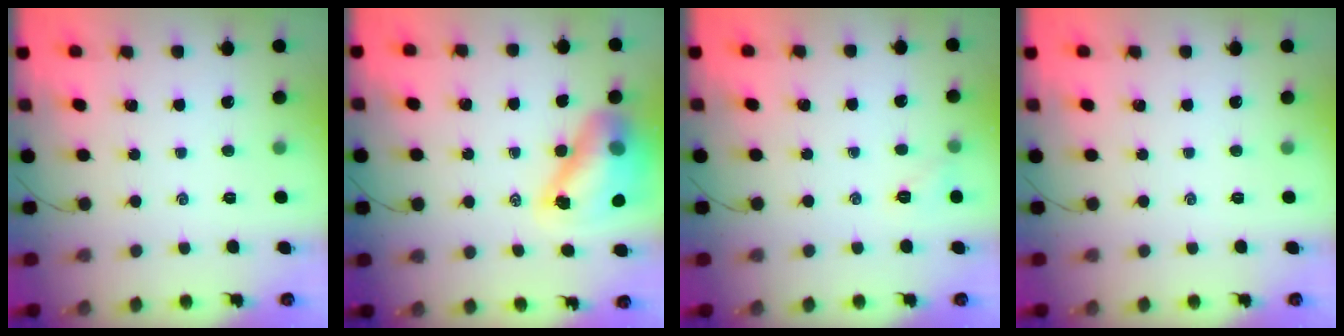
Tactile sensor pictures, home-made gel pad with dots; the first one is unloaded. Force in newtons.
{"total": 14.0, "press": 13.4, "slide": 3.9}
{"total": 5.3, "press": 5.1, "slide": 1.3}
{"total": 0.0}